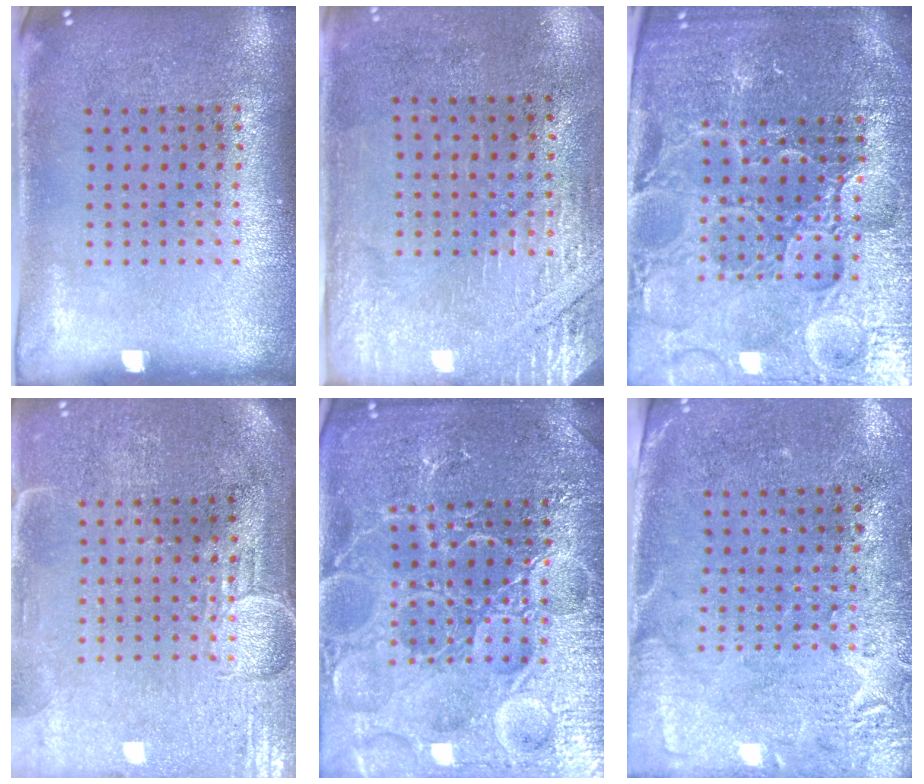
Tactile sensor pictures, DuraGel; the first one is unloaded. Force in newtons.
{"total": 2.8, "press": 2.5, "slide": 1.4}
{"total": 5.8, "press": 5.3, "slide": 2.2}
{"total": 3.9, "press": 3.4, "slide": 1.8}
{"total": 7.2, "press": 7.2, "slide": 0.9}
{"total": 2.8, "press": 2.3, "slide": 1.5}